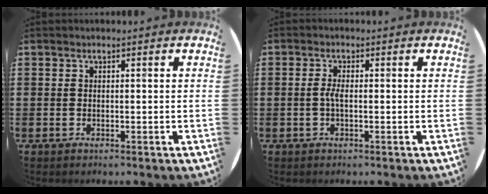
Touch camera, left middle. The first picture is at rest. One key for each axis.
{"total": 1.6, "fx": -0.2, "fy": 0.5, "fz": 1.5, "tx": -0.037, "ty": -0.001, "tz": -0.007}